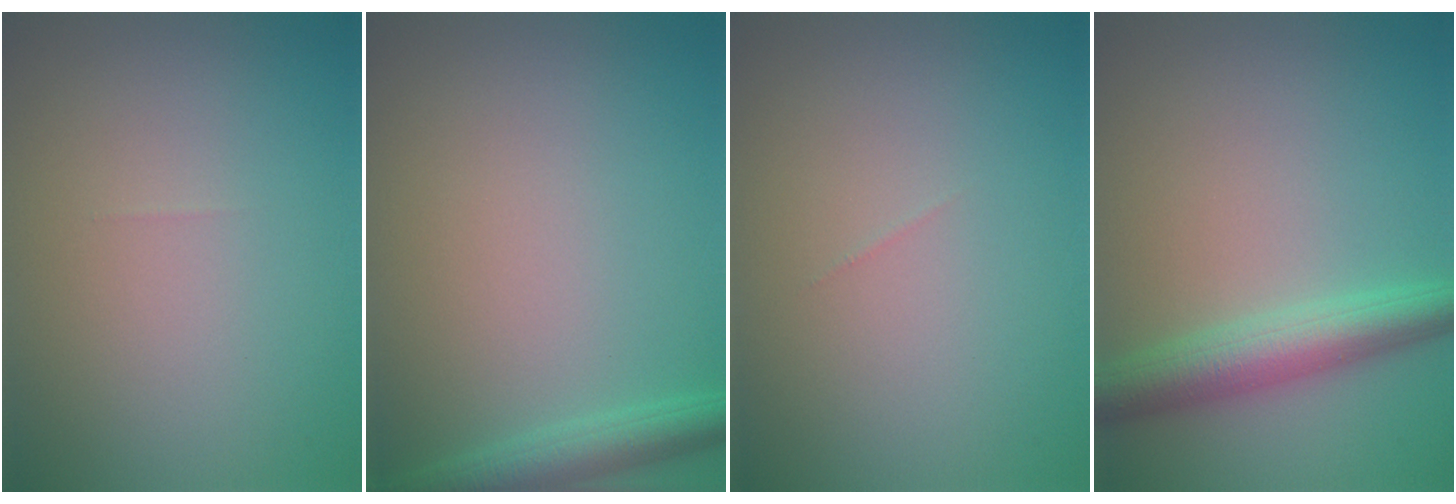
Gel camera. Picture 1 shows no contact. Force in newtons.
{"total": 3.0, "press": 3.0, "slide": 0.2}
{"total": 0.0}
{"total": 4.7, "press": 4.7, "slide": 0.1}